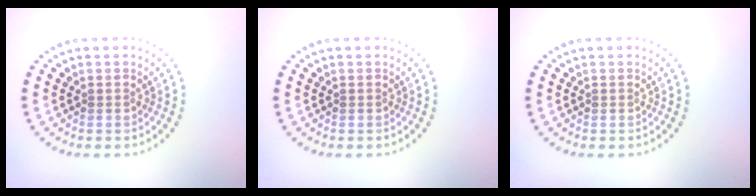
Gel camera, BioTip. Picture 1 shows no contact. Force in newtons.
{"total": 0.0}
{"total": 0.0}